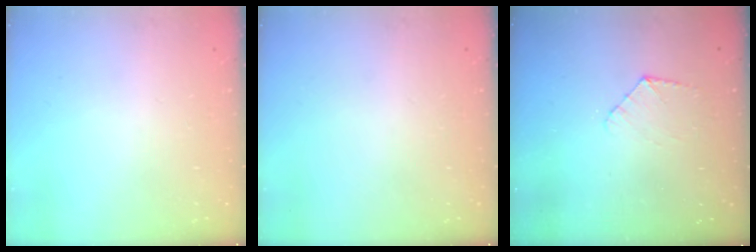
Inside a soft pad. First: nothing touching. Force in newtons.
{"total": 0.0}
{"total": 5.3, "press": 5.2, "slide": 0.5}